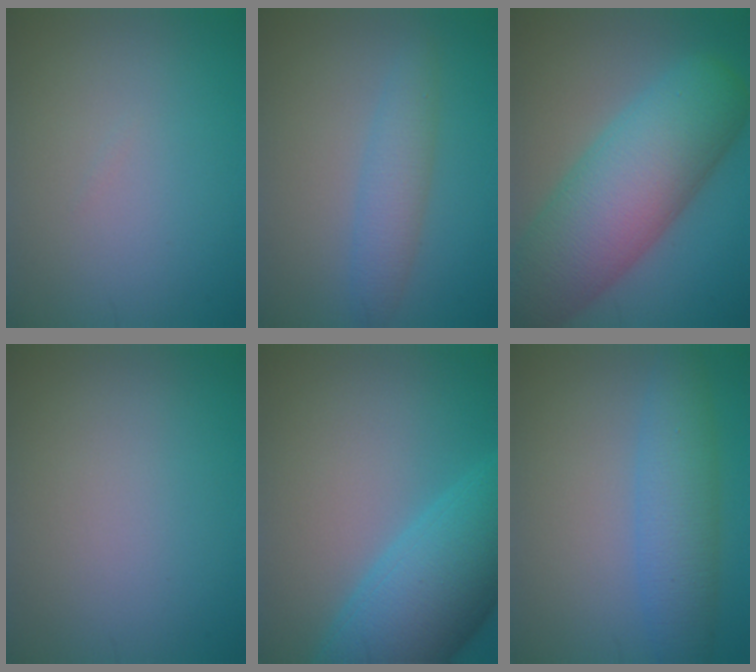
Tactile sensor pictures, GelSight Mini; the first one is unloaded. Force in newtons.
{"total": 3.0, "press": 3.0, "slide": 0.1}
{"total": 12.5, "press": 12.5, "slide": 0.6}
{"total": 0.0}
{"total": 8.6, "press": 8.6, "slide": 0.3}
{"total": 5.1, "press": 5.1, "slide": 0.2}